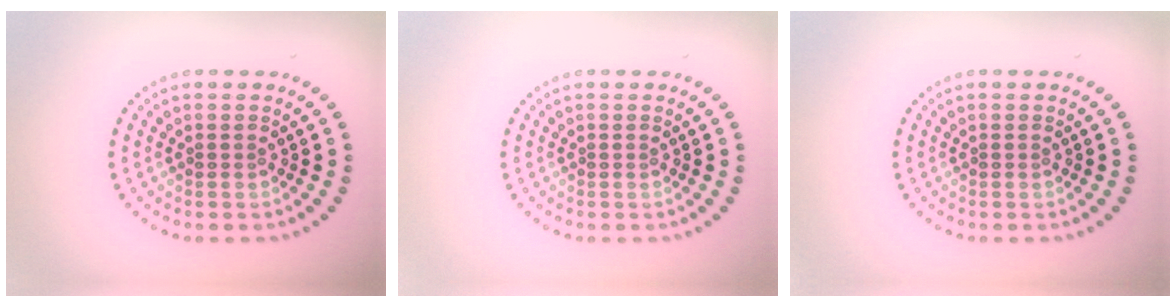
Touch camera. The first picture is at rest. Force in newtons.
{"total": 0.0}
{"total": 0.0}